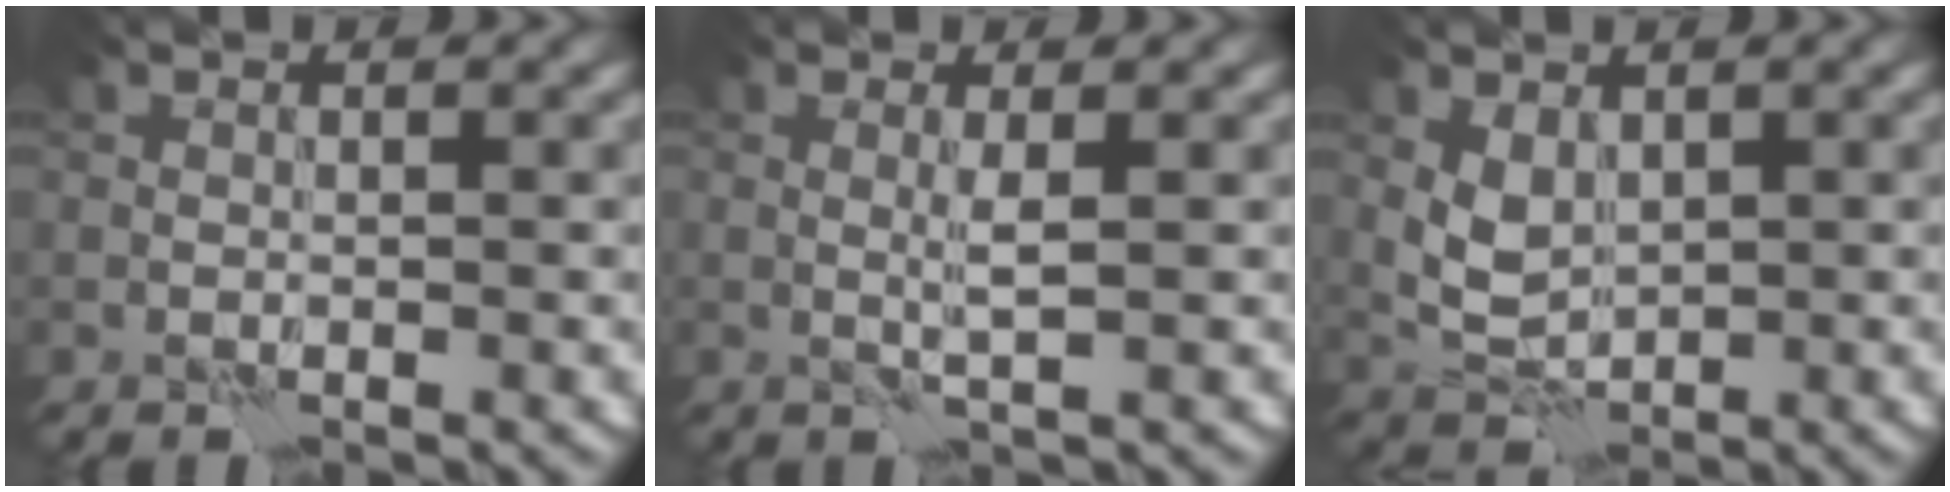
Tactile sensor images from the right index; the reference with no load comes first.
{"total": 1.4, "force": [0.4, -0.1, 1.3], "torque": [-0.029, 0.003, 0.004]}
{"total": 2.5, "force": [1.0, 1.7, 1.6], "torque": [-0.034, -0.002, 0.025]}